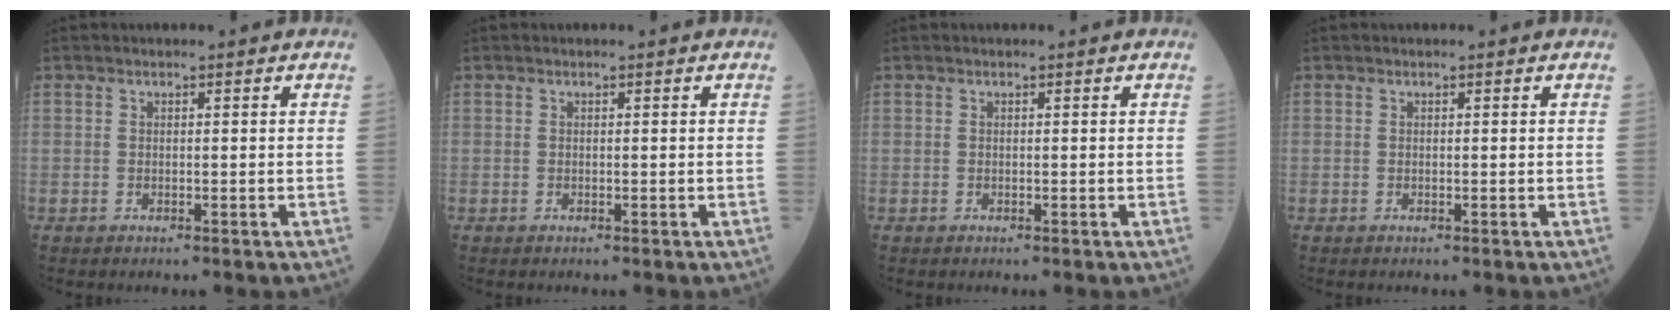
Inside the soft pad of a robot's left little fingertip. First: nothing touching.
{"total": 0.0}
{"total": 0.0}
{"total": 0.0}